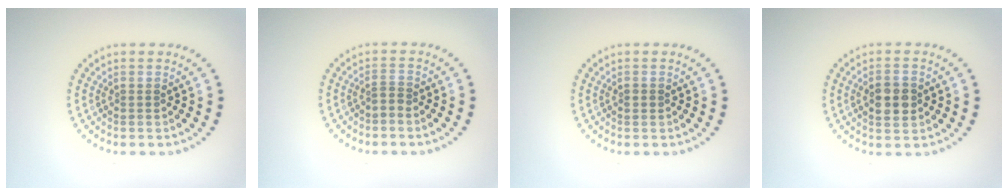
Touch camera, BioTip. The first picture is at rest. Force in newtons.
{"total": 0.8, "press": 0.4, "slide": 0.7}
{"total": 0.9, "press": 0.9, "slide": 0.3}
{"total": 3.3, "press": 3.3, "slide": 0.3}